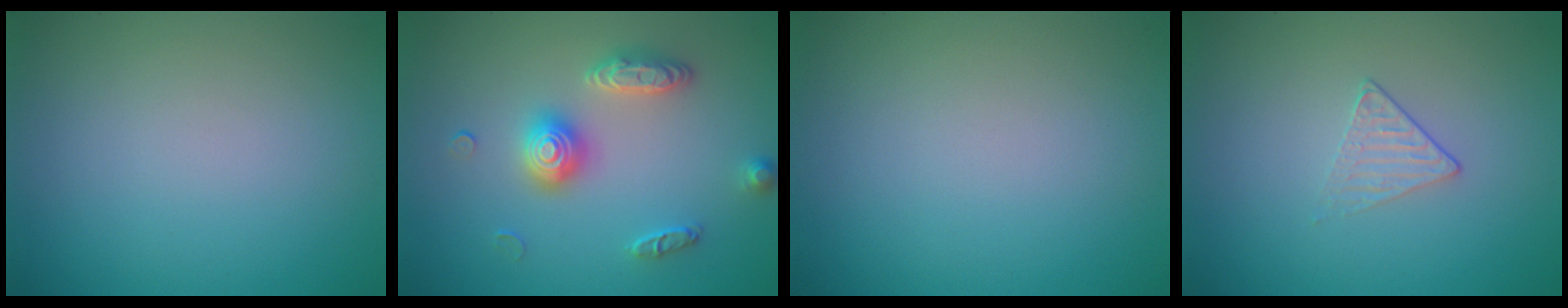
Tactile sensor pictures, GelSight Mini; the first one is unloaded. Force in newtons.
{"total": 3.1, "press": 3.1, "slide": 0.3}
{"total": 0.0}
{"total": 1.2, "press": 0.7, "slide": 1.0}